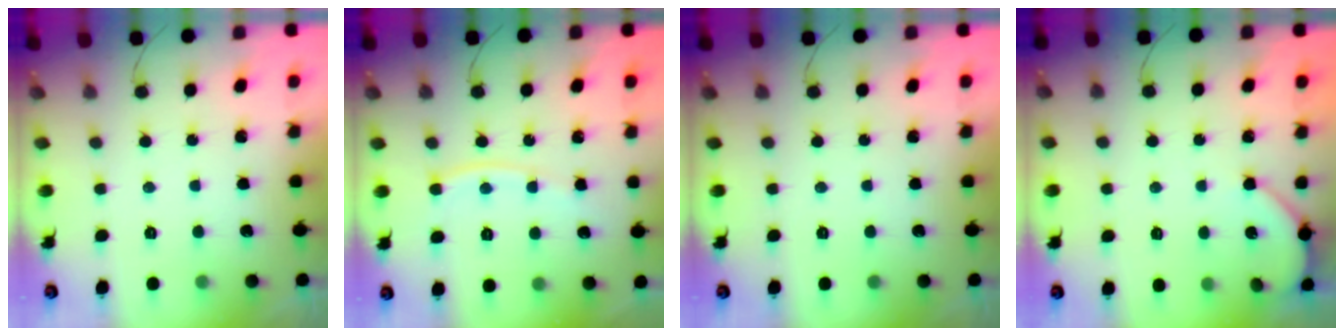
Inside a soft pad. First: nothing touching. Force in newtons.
{"total": 7.3, "press": 7.2, "slide": 0.9}
{"total": 0.0}
{"total": 3.3, "press": 3.2, "slide": 0.4}